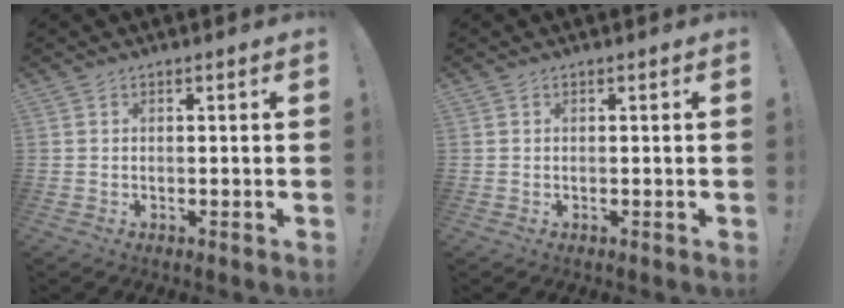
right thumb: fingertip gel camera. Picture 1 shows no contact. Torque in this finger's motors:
{"motor_torque": [0.00, 0.00, 0.04, -0.05, 0.00]}